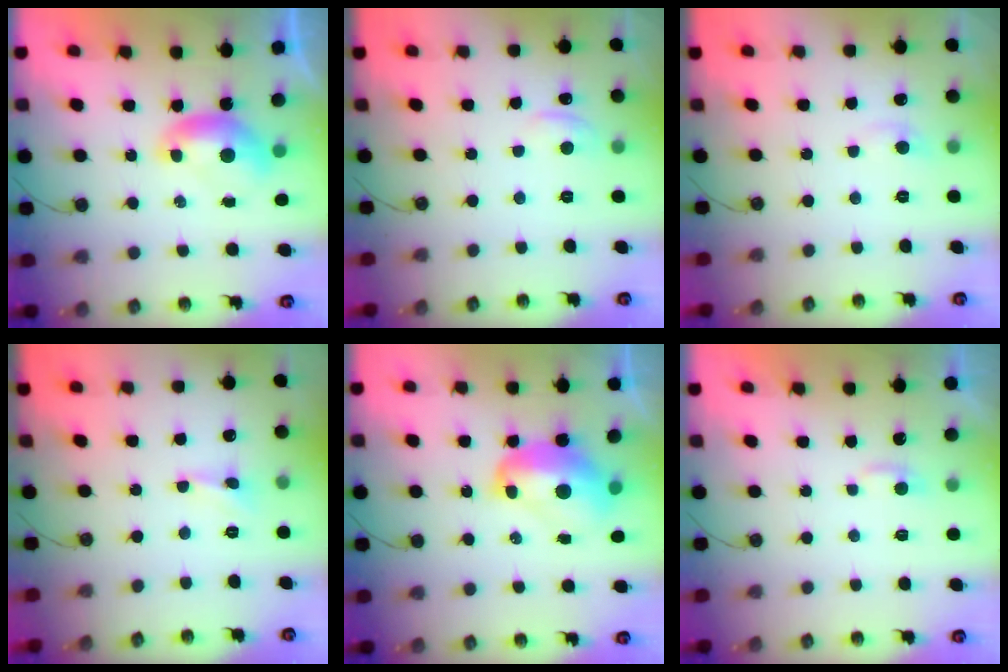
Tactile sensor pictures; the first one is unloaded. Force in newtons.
{"total": 1.7, "press": 1.5, "slide": 0.7}
{"total": 1.3, "press": 1.0, "slide": 0.8}
{"total": 1.6, "press": 1.5, "slide": 0.4}
{"total": 3.8, "press": 3.8, "slide": 0.5}
{"total": 4.4, "press": 4.4, "slide": 0.2}